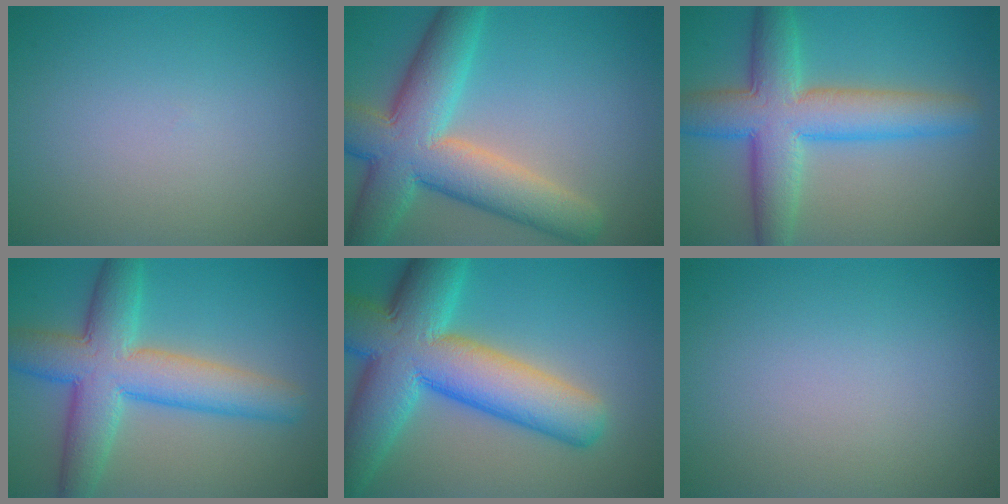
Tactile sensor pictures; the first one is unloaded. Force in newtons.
{"total": 10.2, "press": 10.2, "slide": 0.6}
{"total": 8.2, "press": 8.2, "slide": 0.3}
{"total": 8.6, "press": 8.6, "slide": 0.2}
{"total": 13.1, "press": 13.1, "slide": 0.2}
{"total": 0.0}